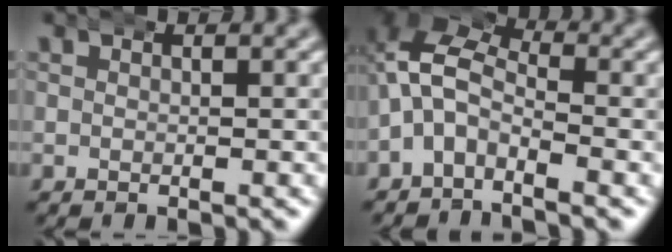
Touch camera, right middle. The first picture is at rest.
{"total": 7.2, "force": [-0.3, 6.2, 3.7], "torque": [-0.076, -0.004, -0.029]}